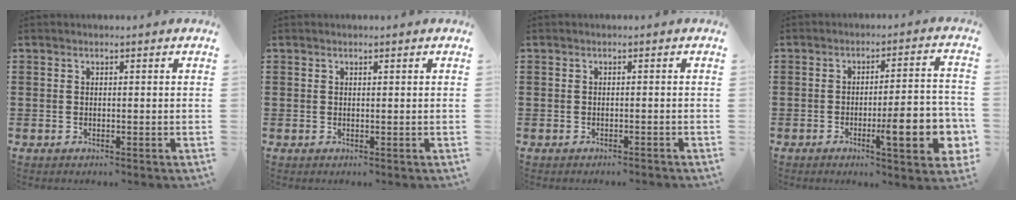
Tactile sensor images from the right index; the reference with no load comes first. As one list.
[{"total": 0.0}, {"total": 0.6, "force": [-0.5, 0.0, 0.2], "torque": [-0.004, -0.001, -0.011]}, {"total": 10.7, "force": [-3.3, 2.5, 9.9], "torque": [-0.147, -0.008, -0.054]}]